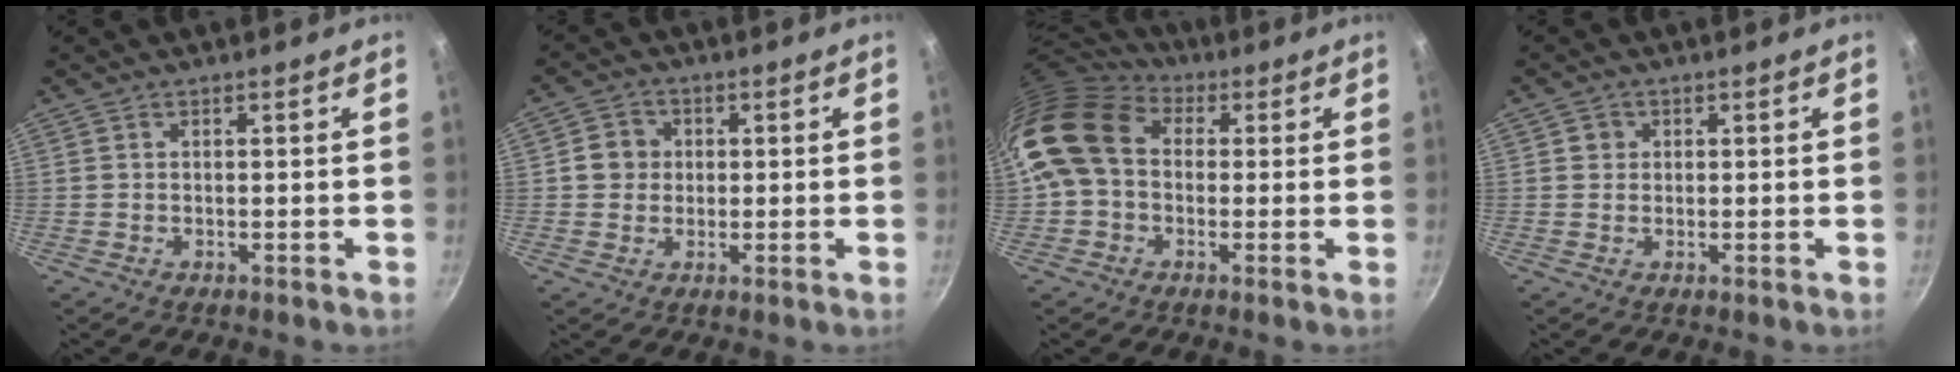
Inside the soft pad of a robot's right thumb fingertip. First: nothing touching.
{"total": 4.6, "force": [0.4, 4.3, 1.5], "torque": [0.002, 0.005, -0.002]}
{"total": 14.0, "force": [1.2, 10.6, 9.0], "torque": [-0.149, 0.025, 0.004]}
{"total": 1.8, "force": [0.4, 1.8, 0.4], "torque": [0.002, 0.003, 0.004]}